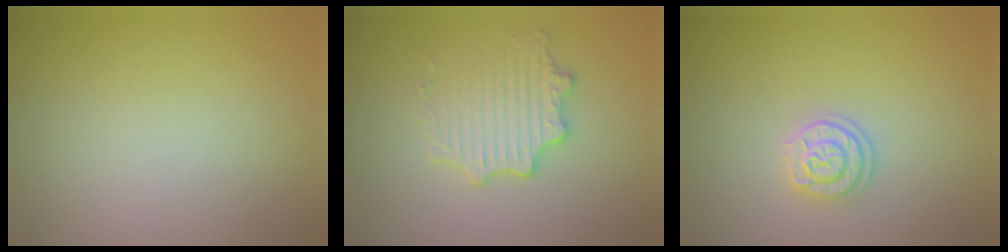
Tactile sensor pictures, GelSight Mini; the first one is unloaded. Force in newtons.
{"total": 2.9, "press": 2.8, "slide": 0.7}
{"total": 2.1, "press": 2.0, "slide": 0.6}